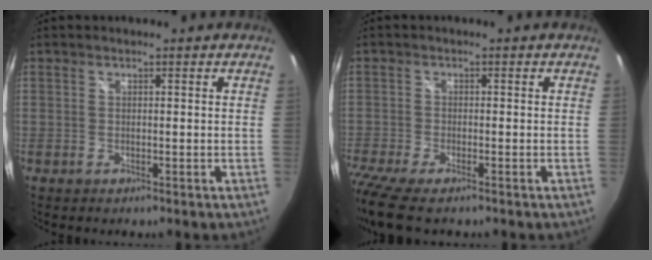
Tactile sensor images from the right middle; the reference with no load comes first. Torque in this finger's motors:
{"motor_torque": [1.24, -0.90, 0.26, 0.14]}